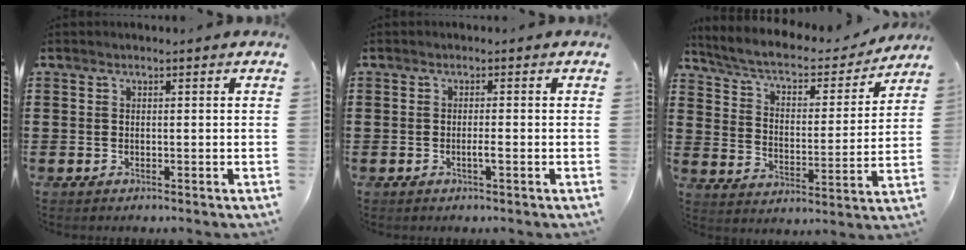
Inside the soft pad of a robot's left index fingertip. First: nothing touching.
{"total": 1.4, "force": [-0.4, 0.0, 1.4], "torque": [-0.024, -0.004, -0.008]}
{"total": 5.3, "force": [4.5, 1.2, 2.6], "torque": [-0.073, -0.031, 0.070]}